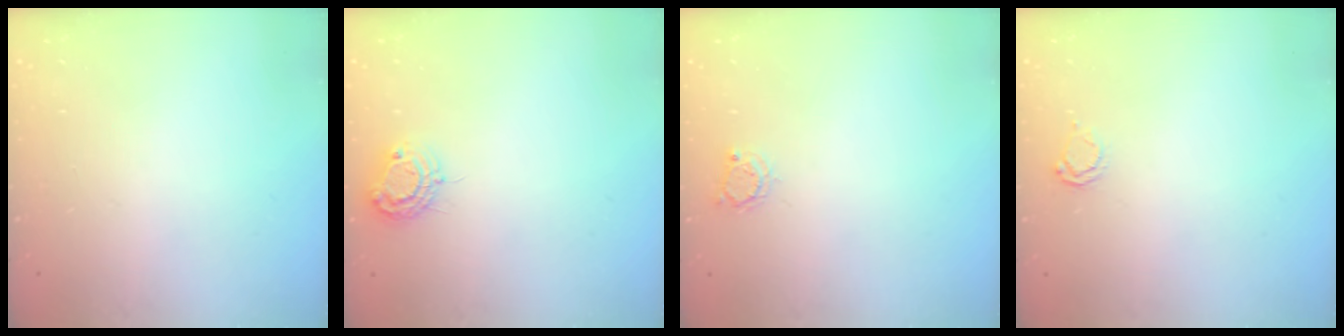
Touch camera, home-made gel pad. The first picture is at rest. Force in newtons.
{"total": 8.6, "press": 8.6, "slide": 0.8}
{"total": 2.9, "press": 2.8, "slide": 0.4}
{"total": 2.5, "press": 2.4, "slide": 0.3}